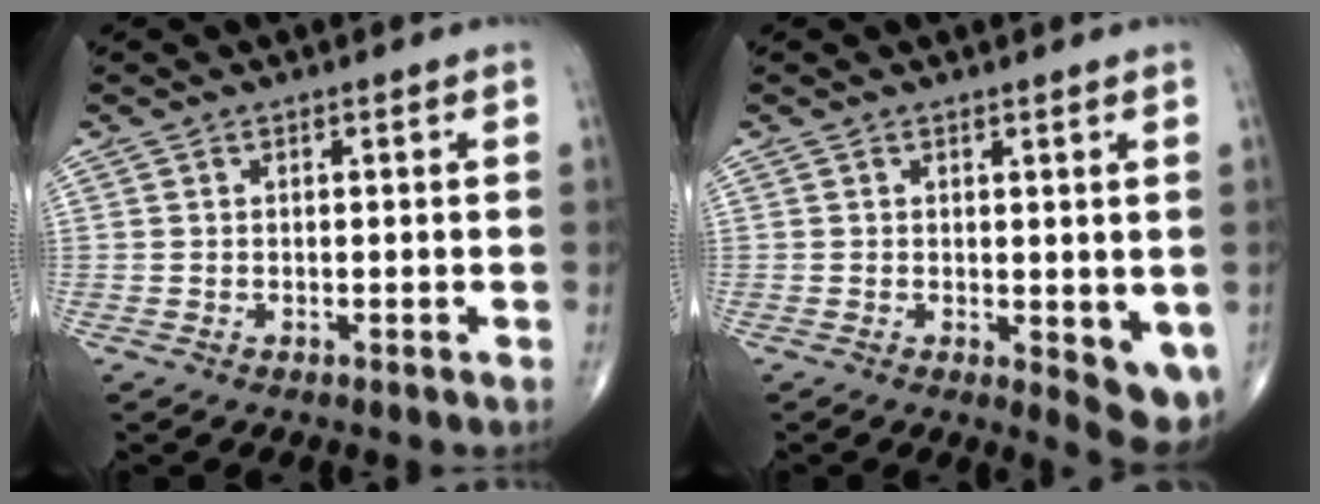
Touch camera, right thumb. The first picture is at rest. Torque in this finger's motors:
{"motor_torque": [-0.26, 0.26, 0.10, -0.16, 0.00]}